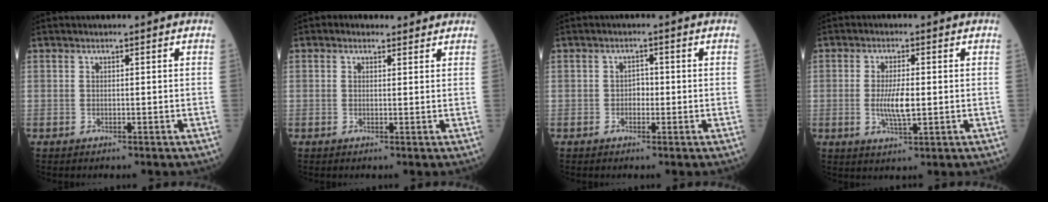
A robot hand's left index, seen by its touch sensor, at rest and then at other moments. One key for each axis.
{"total": 2.0, "fx": 1.5, "fy": 1.2, "fz": 0.4, "tx": -0.007, "ty": 0.014, "tz": 0.019}
{"total": 1.6, "fx": -0.3, "fy": 1.1, "fz": 1.1, "tx": -0.012, "ty": 0.006, "tz": -0.008}
{"total": 4.9, "fx": -0.3, "fy": 1.1, "fz": 4.8, "tx": -0.100, "ty": -0.008, "tz": -0.005}